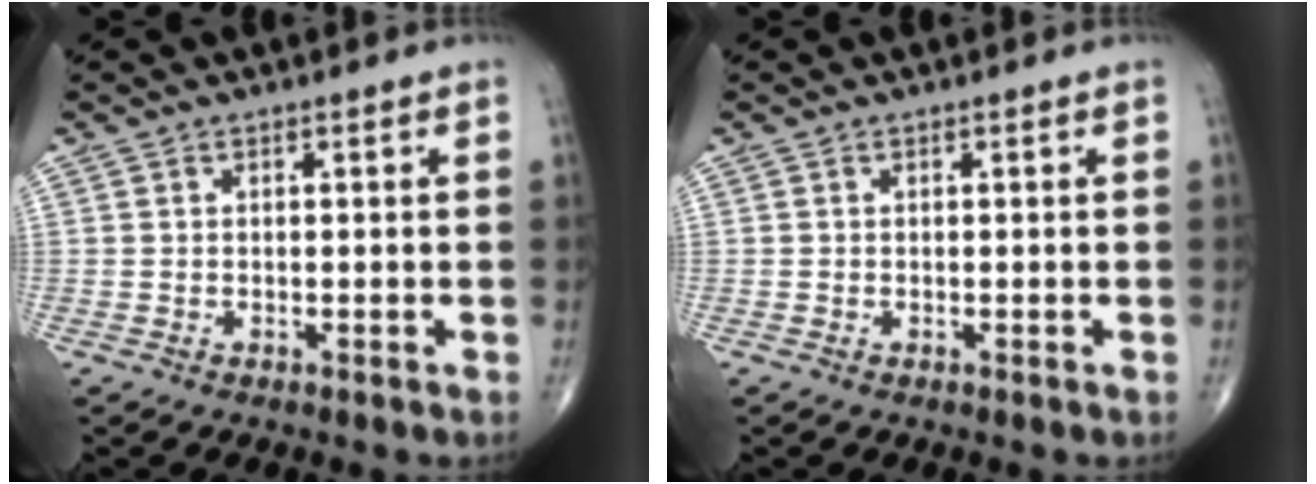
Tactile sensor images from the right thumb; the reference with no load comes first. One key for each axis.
{"total": 0.0}